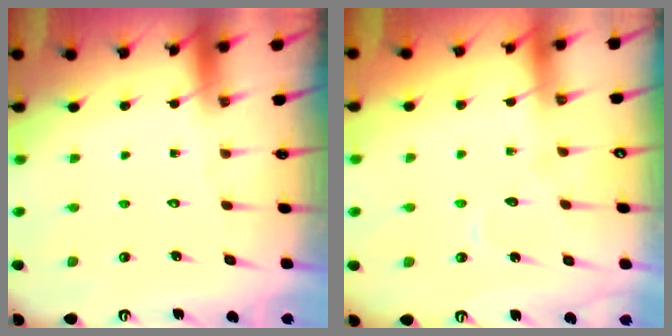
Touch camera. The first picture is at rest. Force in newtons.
{"total": 6.5, "press": 6.5, "slide": 0.7}